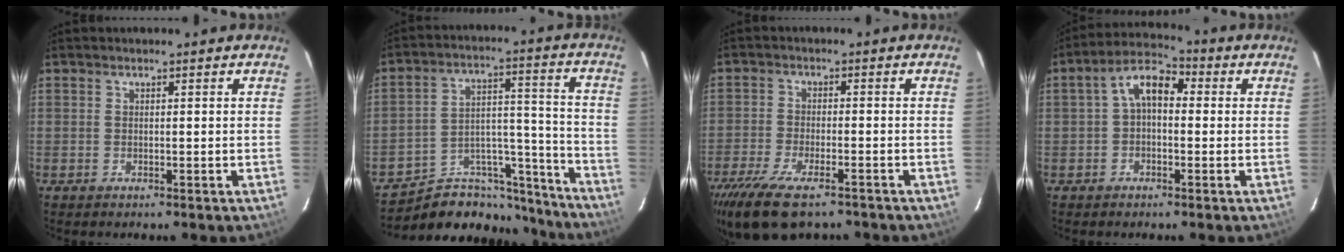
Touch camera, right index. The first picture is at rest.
{"total": 18.7, "force": [-16.5, 7.7, 4.2], "torque": [-0.061, 0.070, -0.233]}
{"total": 13.6, "force": [-10.0, 4.4, 8.1], "torque": [-0.183, -0.041, -0.176]}
{"total": 6.5, "force": [0.3, 4.0, 5.1], "torque": [-0.097, 0.028, 0.000]}